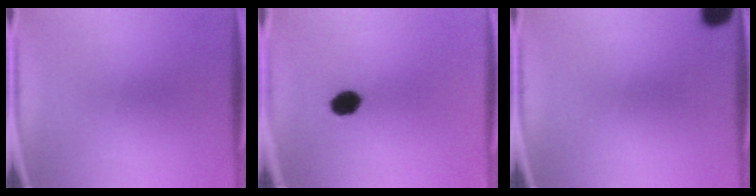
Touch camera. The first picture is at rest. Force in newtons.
{"total": 5.4}
{"total": 5.5}